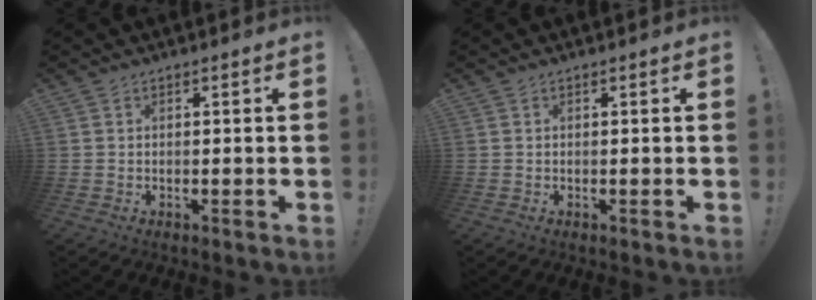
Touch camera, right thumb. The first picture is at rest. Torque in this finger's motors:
{"motor_torque": [0.00, 0.01, -0.07, 0.07, 0.00]}